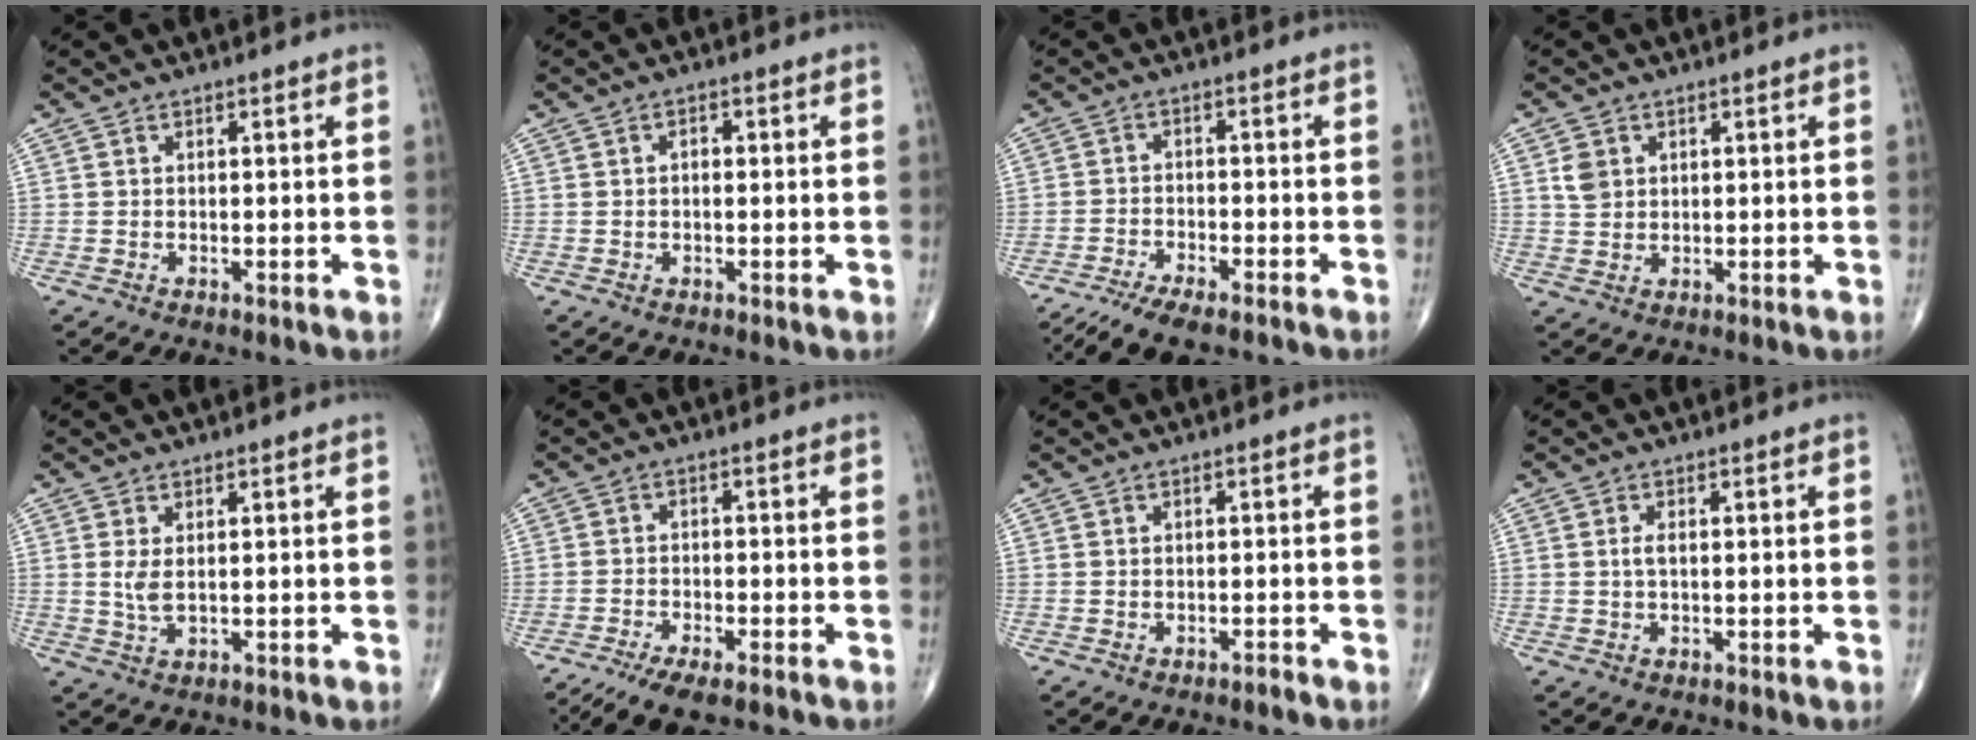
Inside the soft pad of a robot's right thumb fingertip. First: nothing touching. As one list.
[{"total": 1.1, "force": [0.0, 0.7, 0.9], "torque": [-0.008, 0.005, -0.005]}, {"total": 8.1, "force": [-6.4, 2.1, 4.5], "torque": [-0.085, 0.012, -0.114]}, {"total": 3.4, "force": [1.1, 2.8, 1.6], "torque": [-0.019, -0.001, 0.023]}, {"total": 2.7, "force": [0.5, 1.1, 2.5], "torque": [-0.055, -0.006, 0.015]}, {"total": 8.0, "force": [-5.9, 2.4, 4.8], "torque": [-0.088, 0.005, -0.102]}, {"total": 0.8, "force": [-0.7, 0.1, 0.3], "torque": [-0.007, 0.007, -0.012]}, {"total": 1.2, "force": [0.0, 0.6, 1.1], "torque": [-0.025, 0.000, 0.000]}]